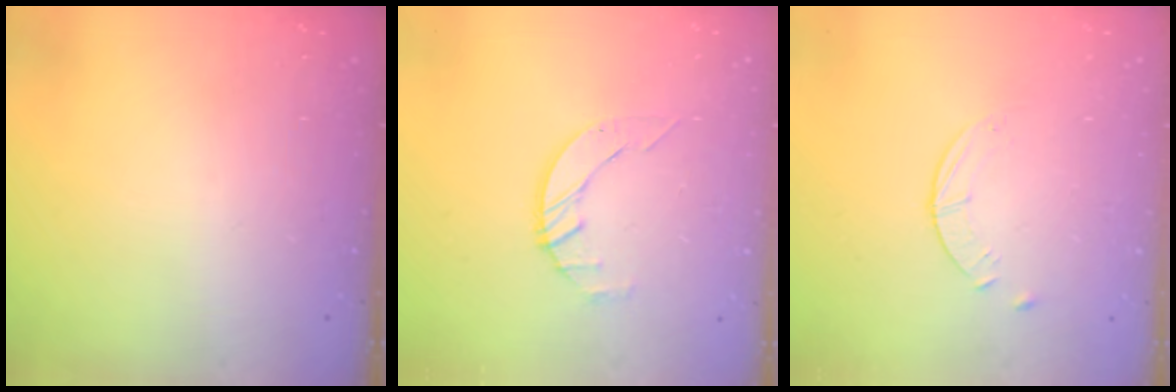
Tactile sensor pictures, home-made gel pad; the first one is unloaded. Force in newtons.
{"total": 2.7, "press": 2.7, "slide": 0.3}
{"total": 2.6, "press": 2.5, "slide": 0.3}